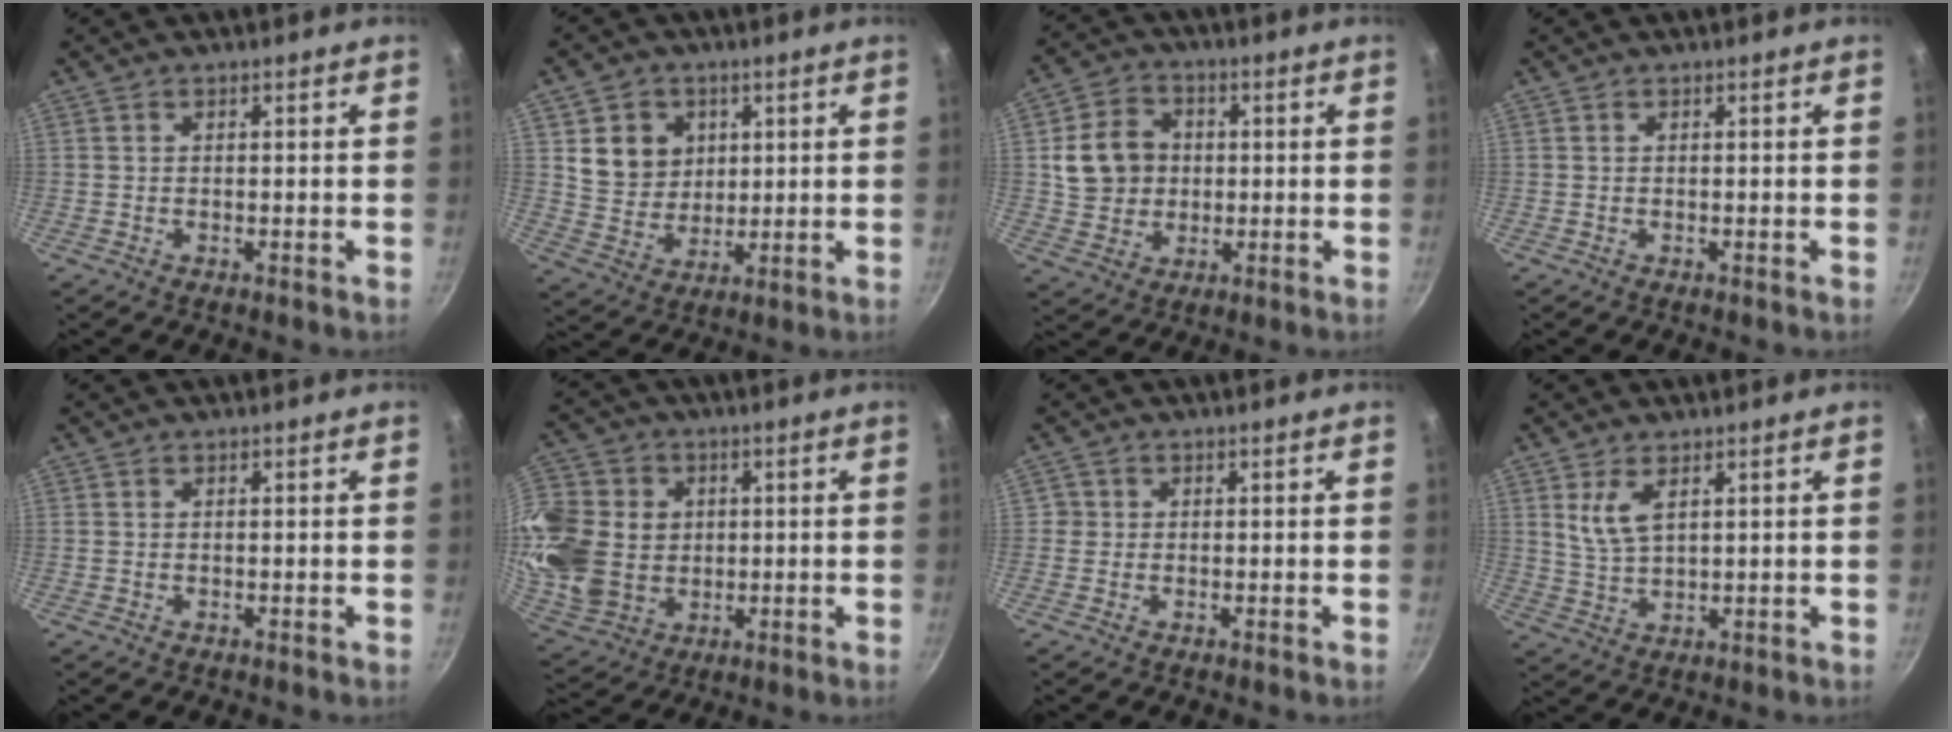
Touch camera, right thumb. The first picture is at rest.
{"total": 9.3, "force": [2.7, 8.1, 3.8], "torque": [-0.037, -0.013, 0.058]}
{"total": 10.3, "force": [1.1, 8.9, 5.1], "torque": [-0.063, 0.012, 0.018]}
{"total": 0.0}
{"total": 0.0}
{"total": 21.1, "force": [2.0, 17.7, 11.4], "torque": [-0.241, -0.001, 0.048]}
{"total": 1.4, "force": [-0.1, 1.3, 0.2], "torque": [0.007, 0.005, -0.004]}
{"total": 5.5, "force": [2.4, 2.6, 4.2], "torque": [-0.079, -0.020, 0.053]}